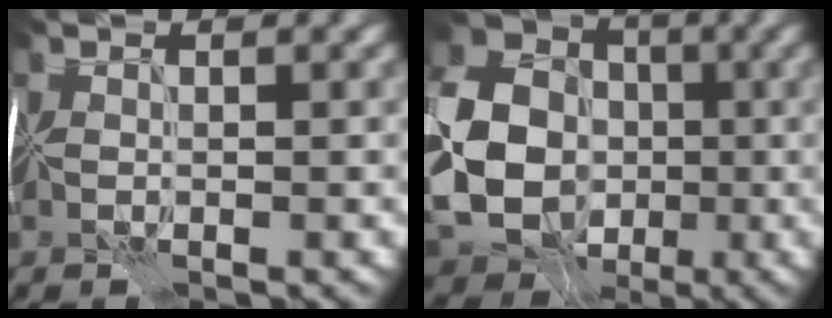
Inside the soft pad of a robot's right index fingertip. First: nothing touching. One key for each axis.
{"total": 13.2, "fx": -2.0, "fy": 11.3, "fz": 6.4, "tx": -0.161, "ty": -0.019, "tz": -0.036}